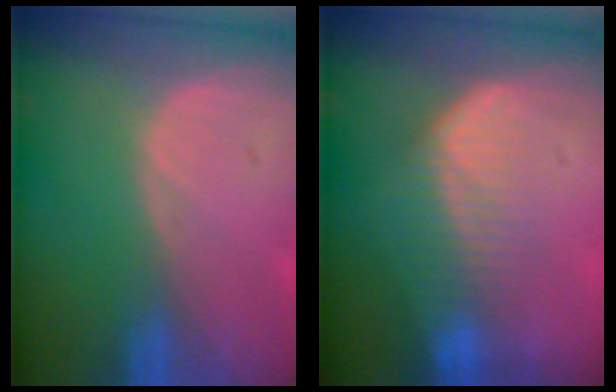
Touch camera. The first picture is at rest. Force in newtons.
{"total": 6.8, "press": 6.4, "slide": 2.3}